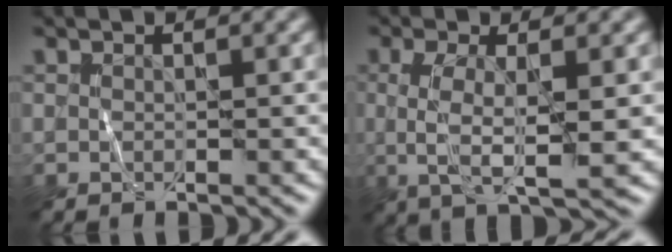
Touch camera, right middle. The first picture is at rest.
{"total": 4.4, "force": [-0.1, 1.2, 4.3], "torque": [-0.083, 0.002, 0.001]}